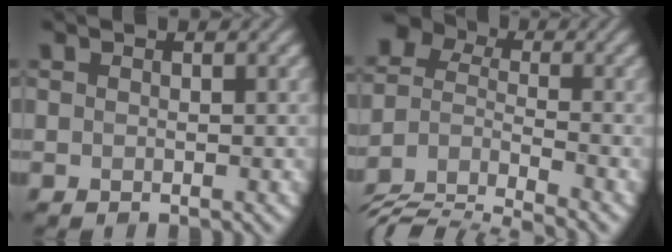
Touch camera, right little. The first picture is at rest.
{"total": 7.3, "force": [-5.5, 3.3, 3.6], "torque": [-0.072, -0.017, -0.103]}